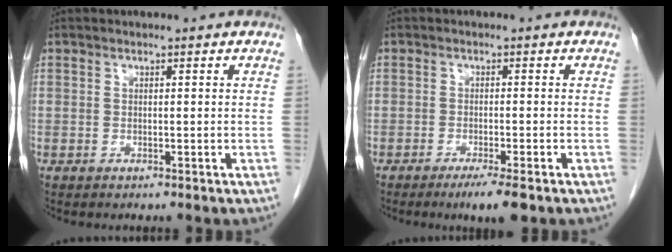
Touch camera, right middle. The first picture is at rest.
{"total": 4.3, "force": [-2.8, 0.1, 3.2], "torque": [-0.049, -0.013, -0.044]}